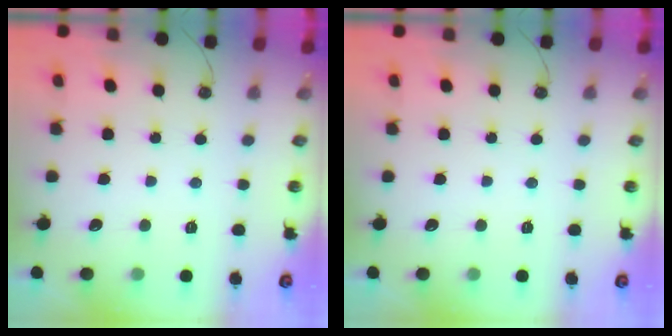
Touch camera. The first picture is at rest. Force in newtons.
{"total": 0.0}